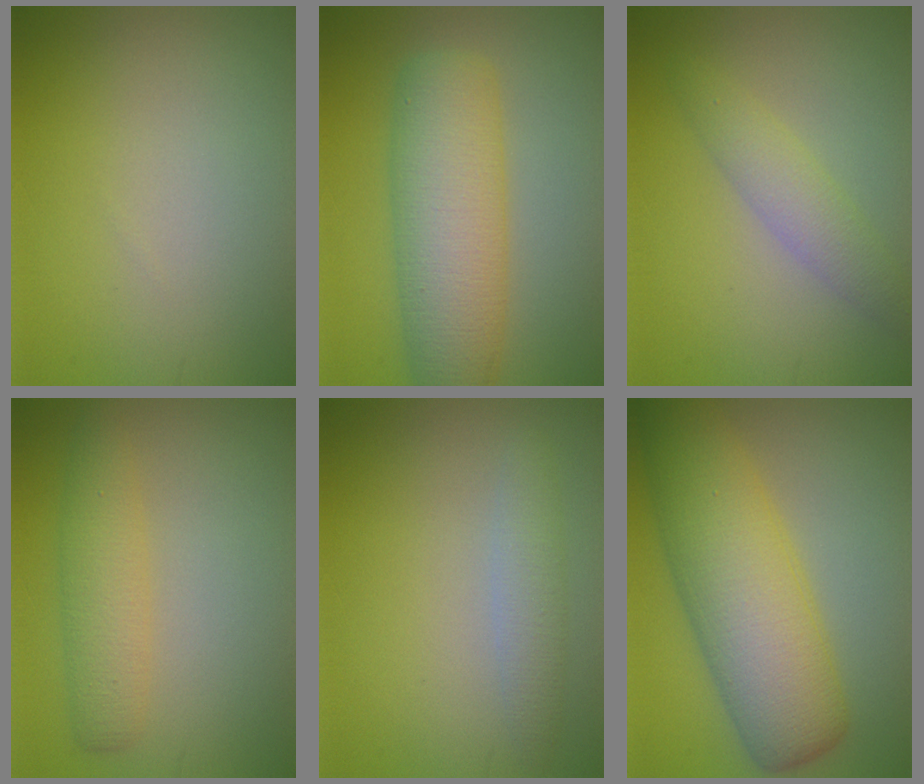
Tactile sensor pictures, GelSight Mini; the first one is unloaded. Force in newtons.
{"total": 7.9, "press": 7.9, "slide": 0.3}
{"total": 2.8, "press": 2.8, "slide": 0.1}
{"total": 3.3, "press": 3.3, "slide": 0.1}
{"total": 2.1, "press": 2.1, "slide": 0.0}
{"total": 10.0, "press": 10.0, "slide": 0.2}